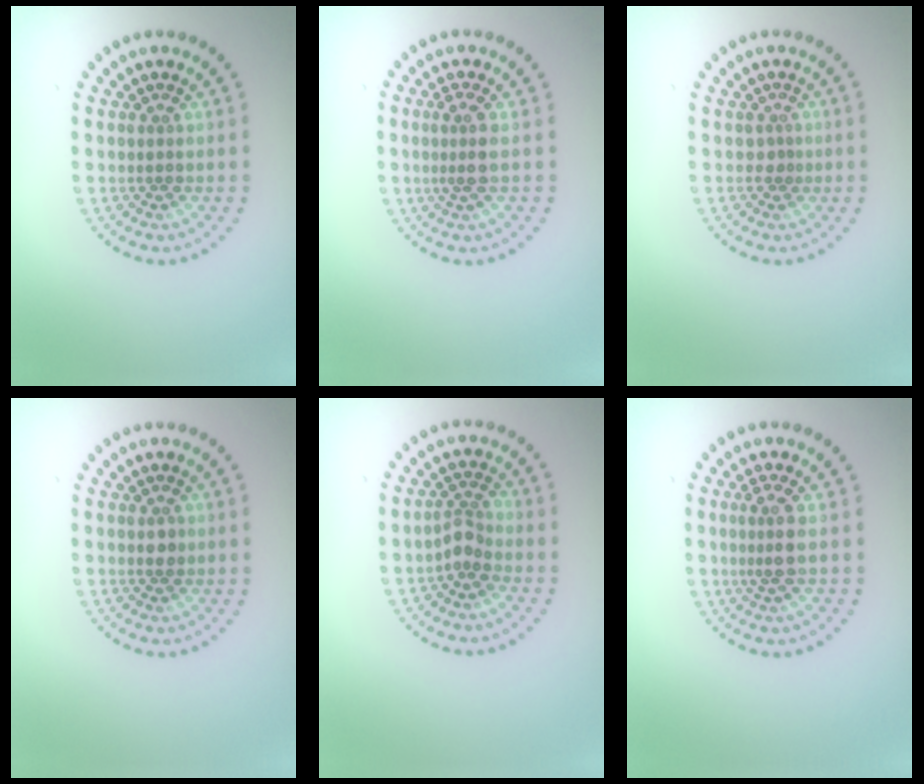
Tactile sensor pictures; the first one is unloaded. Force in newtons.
{"total": 2.0, "press": 1.7, "slide": 1.2}
{"total": 0.6, "press": 0.3, "slide": 0.5}
{"total": 0.9, "press": 0.9, "slide": 0.2}
{"total": 2.0, "press": 1.4, "slide": 1.3}
{"total": 2.1, "press": 1.7, "slide": 1.1}